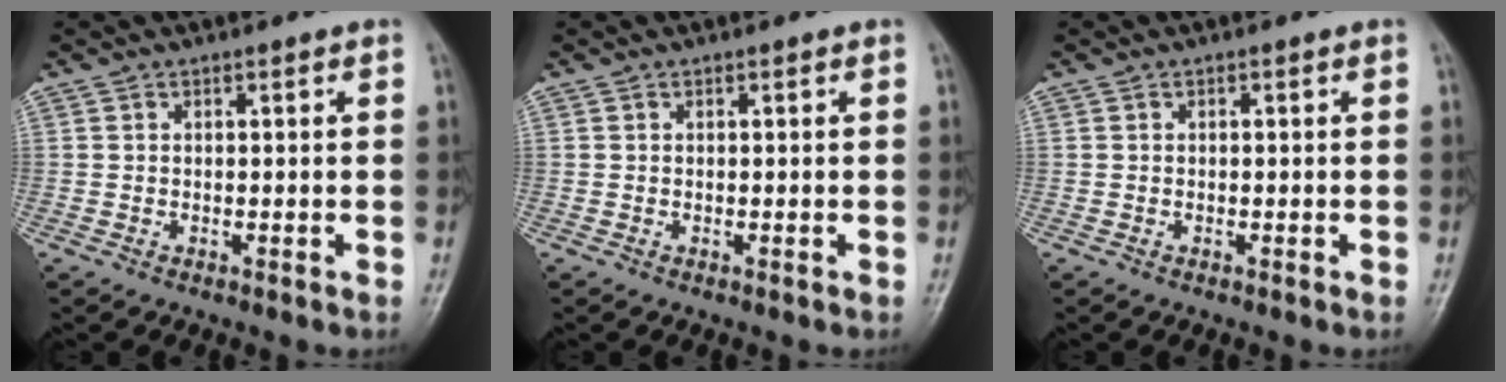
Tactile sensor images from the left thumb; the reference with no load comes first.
{"total": 0.0}
{"total": 0.0}